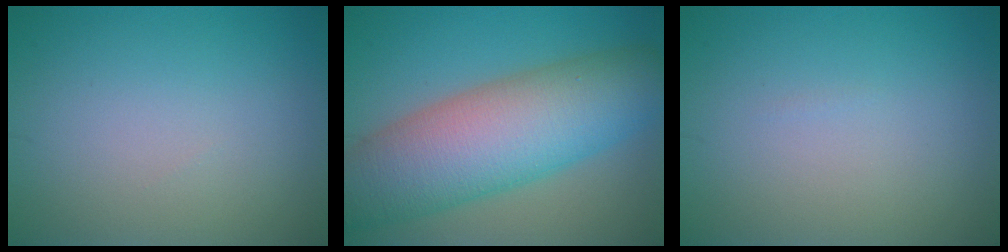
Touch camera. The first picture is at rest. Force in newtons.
{"total": 11.5, "press": 11.5, "slide": 0.1}
{"total": 0.0}